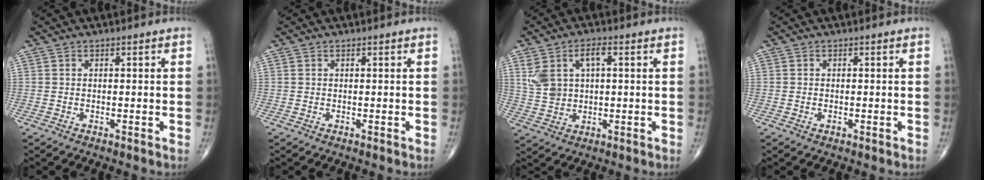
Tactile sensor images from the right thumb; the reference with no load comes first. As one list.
[{"total": 0.0}, {"total": 8.2, "force": [2.0, 5.0, 6.2], "torque": [-0.117, 0.013, 0.046]}, {"total": 0.7, "force": [-0.2, 0.4, 0.5], "torque": [-0.009, 0.000, -0.004]}]